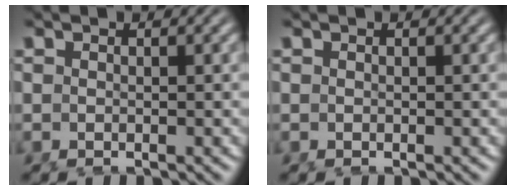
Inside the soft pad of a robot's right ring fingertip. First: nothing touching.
{"total": 0.0}